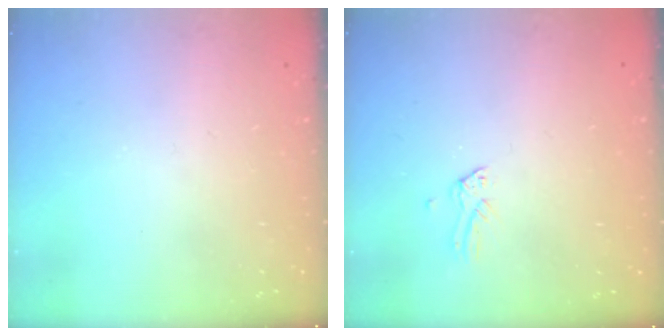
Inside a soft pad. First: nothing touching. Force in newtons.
{"total": 0.0}